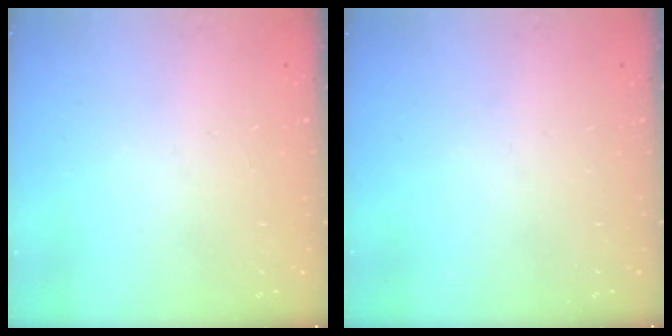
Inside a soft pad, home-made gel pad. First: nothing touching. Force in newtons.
{"total": 0.0}